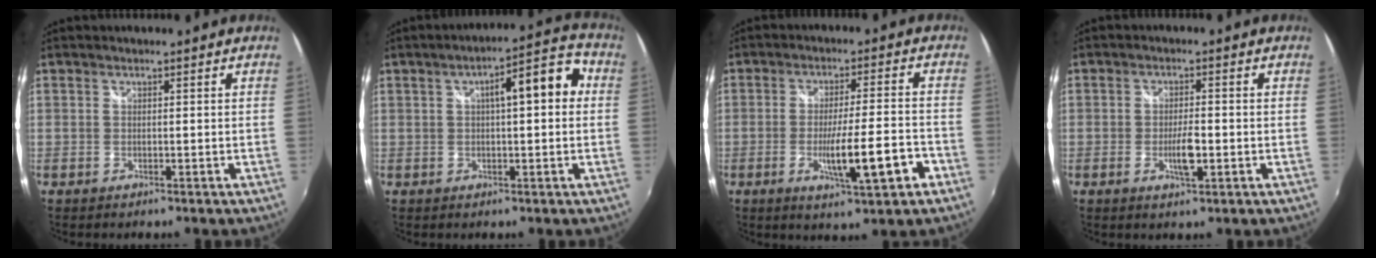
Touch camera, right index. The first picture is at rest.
{"total": 9.1, "force": [1.4, 2.4, 8.7], "torque": [-0.122, 0.030, 0.024]}
{"total": 10.9, "force": [-4.4, 0.9, 10.0], "torque": [-0.164, -0.022, -0.064]}
{"total": 4.5, "force": [-1.2, 1.4, 4.1], "torque": [-0.078, -0.004, -0.021]}